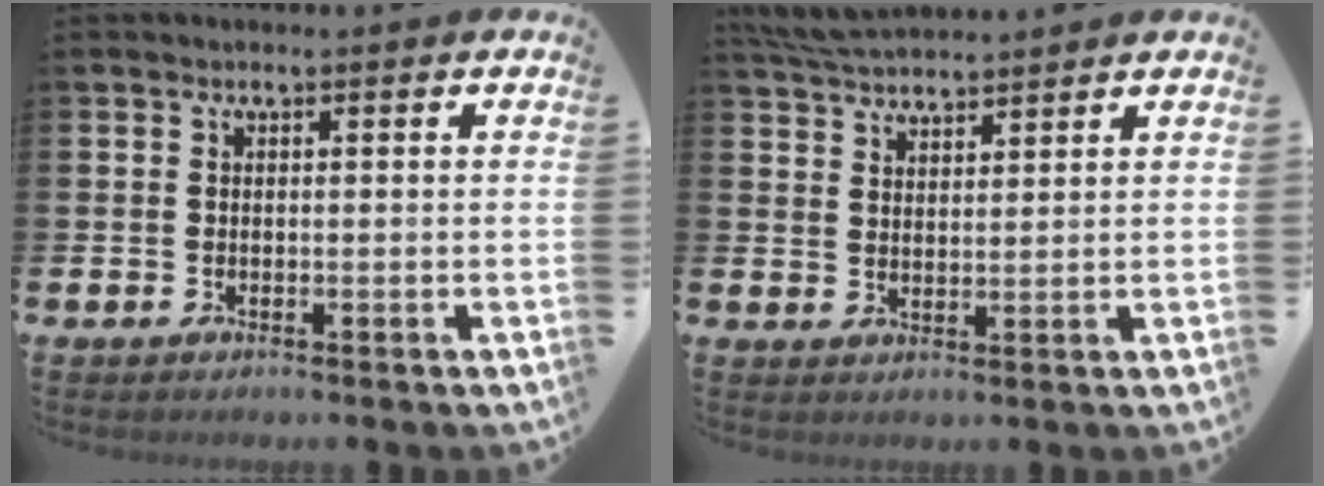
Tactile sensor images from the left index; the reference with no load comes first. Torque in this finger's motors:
{"motor_torque": [0.95, -1.19, 0.48, 0.09]}